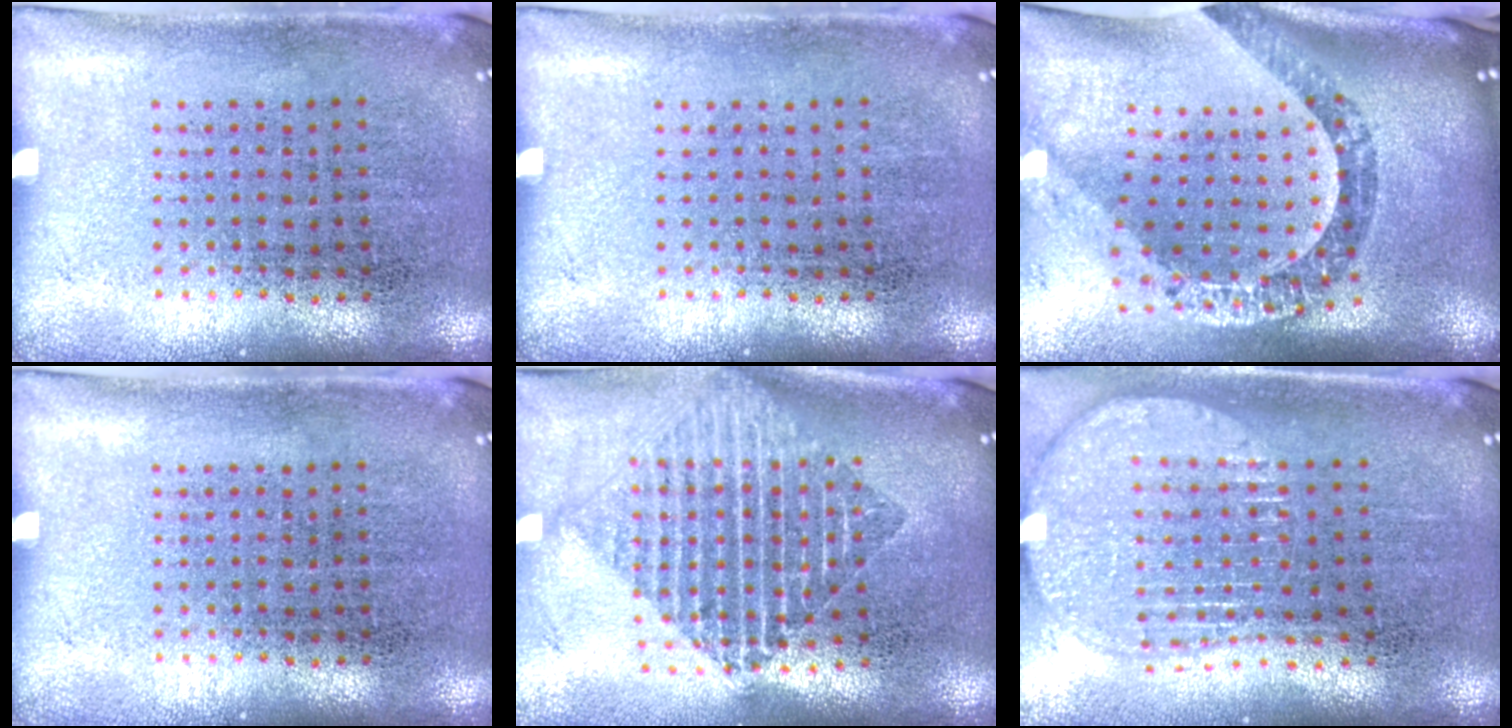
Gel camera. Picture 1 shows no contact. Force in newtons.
{"total": 0.0}
{"total": 2.6, "press": 2.0, "slide": 1.6}
{"total": 0.0}
{"total": 2.0, "press": 1.7, "slide": 1.1}
{"total": 1.9, "press": 1.6, "slide": 1.0}